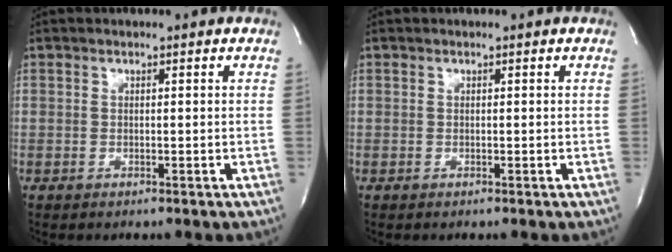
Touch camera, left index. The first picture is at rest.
{"total": 0.0}